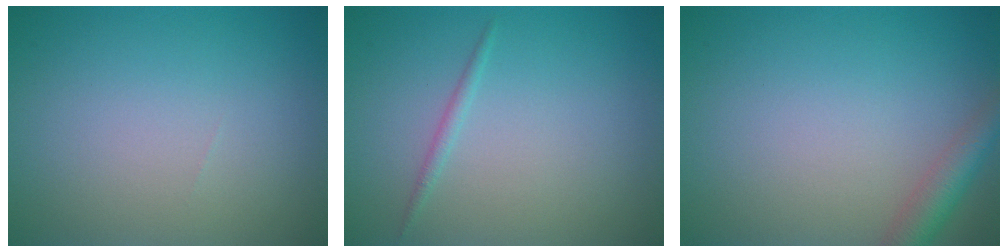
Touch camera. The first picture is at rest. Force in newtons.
{"total": 0.8, "press": 0.8, "slide": 0.0}
{"total": 2.9, "press": 2.9, "slide": 0.2}